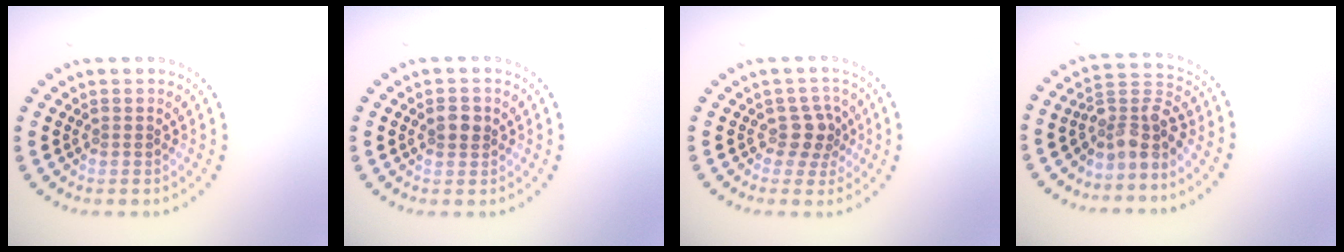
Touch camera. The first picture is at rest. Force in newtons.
{"total": 1.5, "press": 1.5, "slide": 0.3}
{"total": 2.3, "press": 1.9, "slide": 1.3}
{"total": 3.6, "press": 2.8, "slide": 2.3}